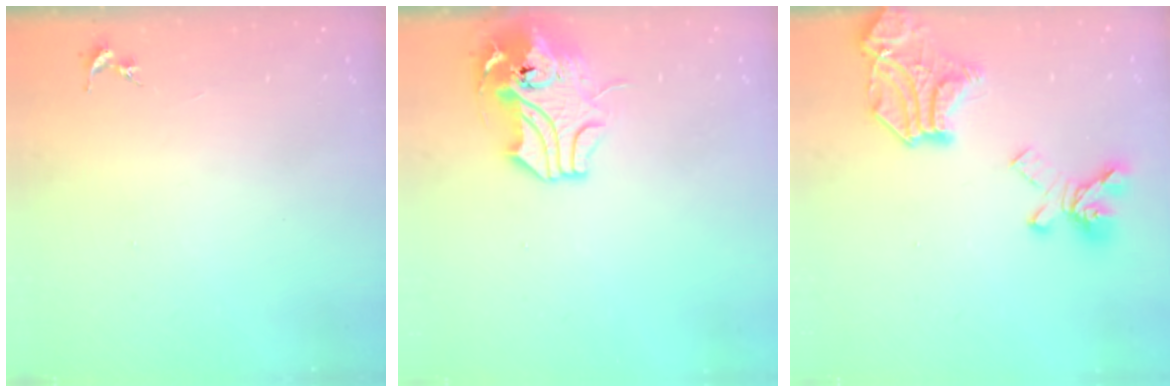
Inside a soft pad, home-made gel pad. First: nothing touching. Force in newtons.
{"total": 12.0, "press": 11.8, "slide": 2.2}
{"total": 21.3, "press": 21.2, "slide": 1.6}